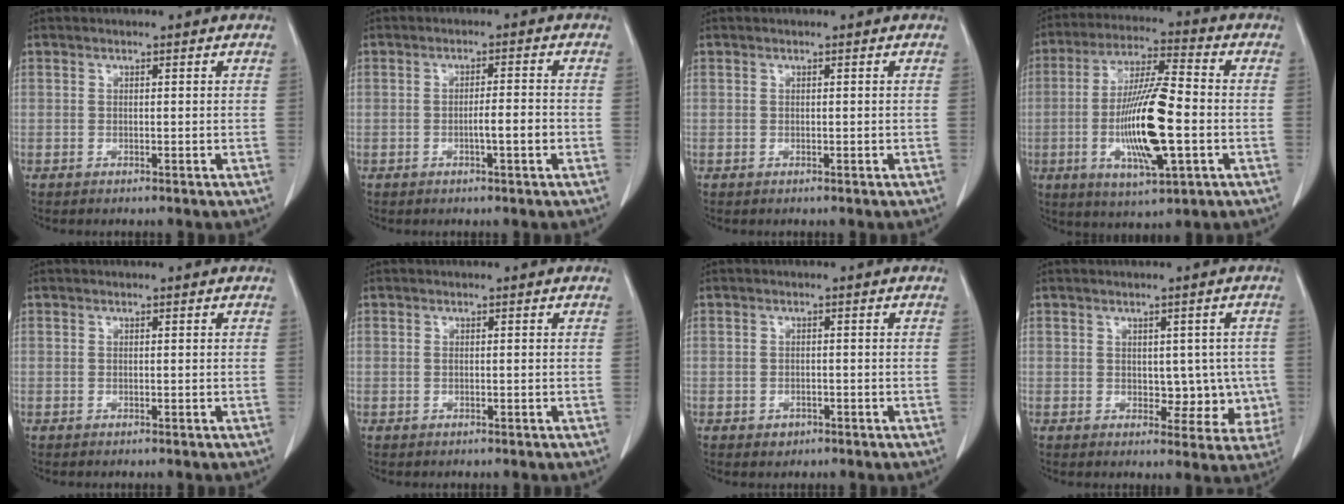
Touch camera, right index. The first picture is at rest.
{"total": 3.2, "force": [-1.0, 0.2, 3.1], "torque": [-0.049, 0.000, -0.017]}
{"total": 0.0}
{"total": 14.9, "force": [-2.9, 2.2, 14.5], "torque": [-0.277, -0.008, -0.049]}
{"total": 0.0}
{"total": 0.0}
{"total": 1.5, "force": [-0.8, 1.1, 0.5], "torque": [-0.007, 0.003, -0.007]}
{"total": 5.8, "force": [-0.1, 3.8, 4.4], "torque": [-0.031, 0.010, 0.009]}